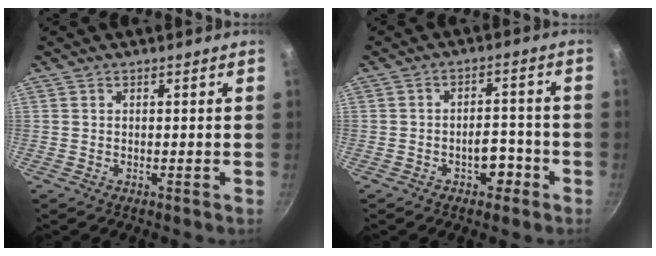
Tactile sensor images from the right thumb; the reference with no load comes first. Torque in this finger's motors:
{"motor_torque": [3.24, 1.77, 1.48, -1.29, 0.43]}